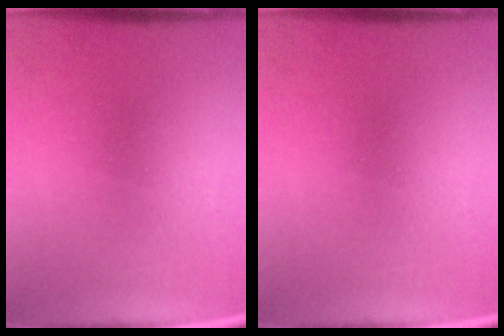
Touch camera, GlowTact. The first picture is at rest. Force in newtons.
{"total": 0.0}